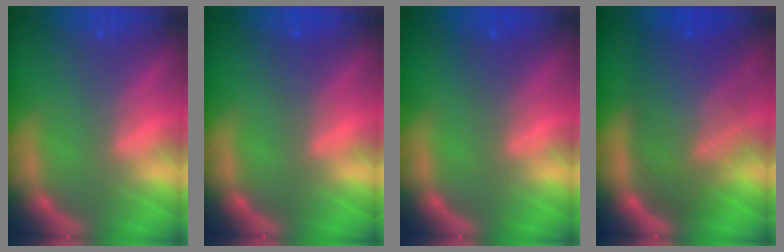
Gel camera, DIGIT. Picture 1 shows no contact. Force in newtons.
{"total": 1.0}
{"total": 1.4}
{"total": 10.0}